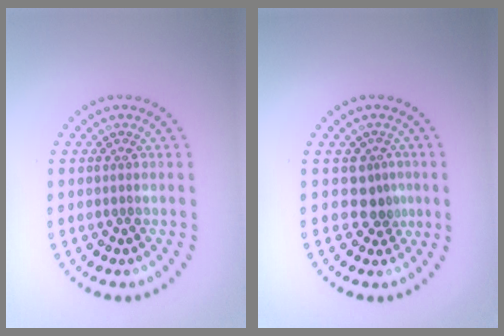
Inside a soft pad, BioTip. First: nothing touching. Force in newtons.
{"total": 2.3, "press": 1.8, "slide": 1.5}